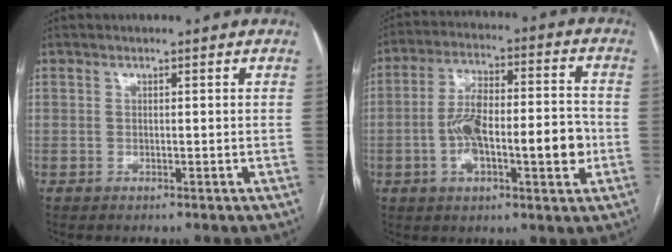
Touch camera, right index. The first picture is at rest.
{"total": 14.1, "force": [-2.7, 4.4, 13.1], "torque": [-0.220, 0.028, -0.040]}